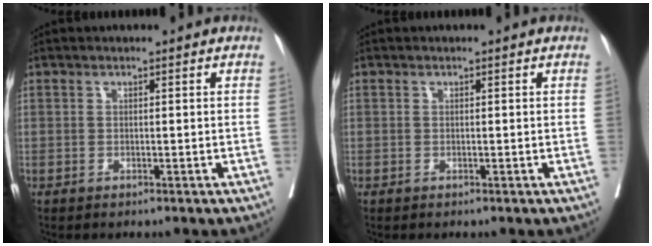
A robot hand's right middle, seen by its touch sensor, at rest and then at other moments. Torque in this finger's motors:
{"motor_torque": [0.19, -0.19, 0.01, -0.10]}